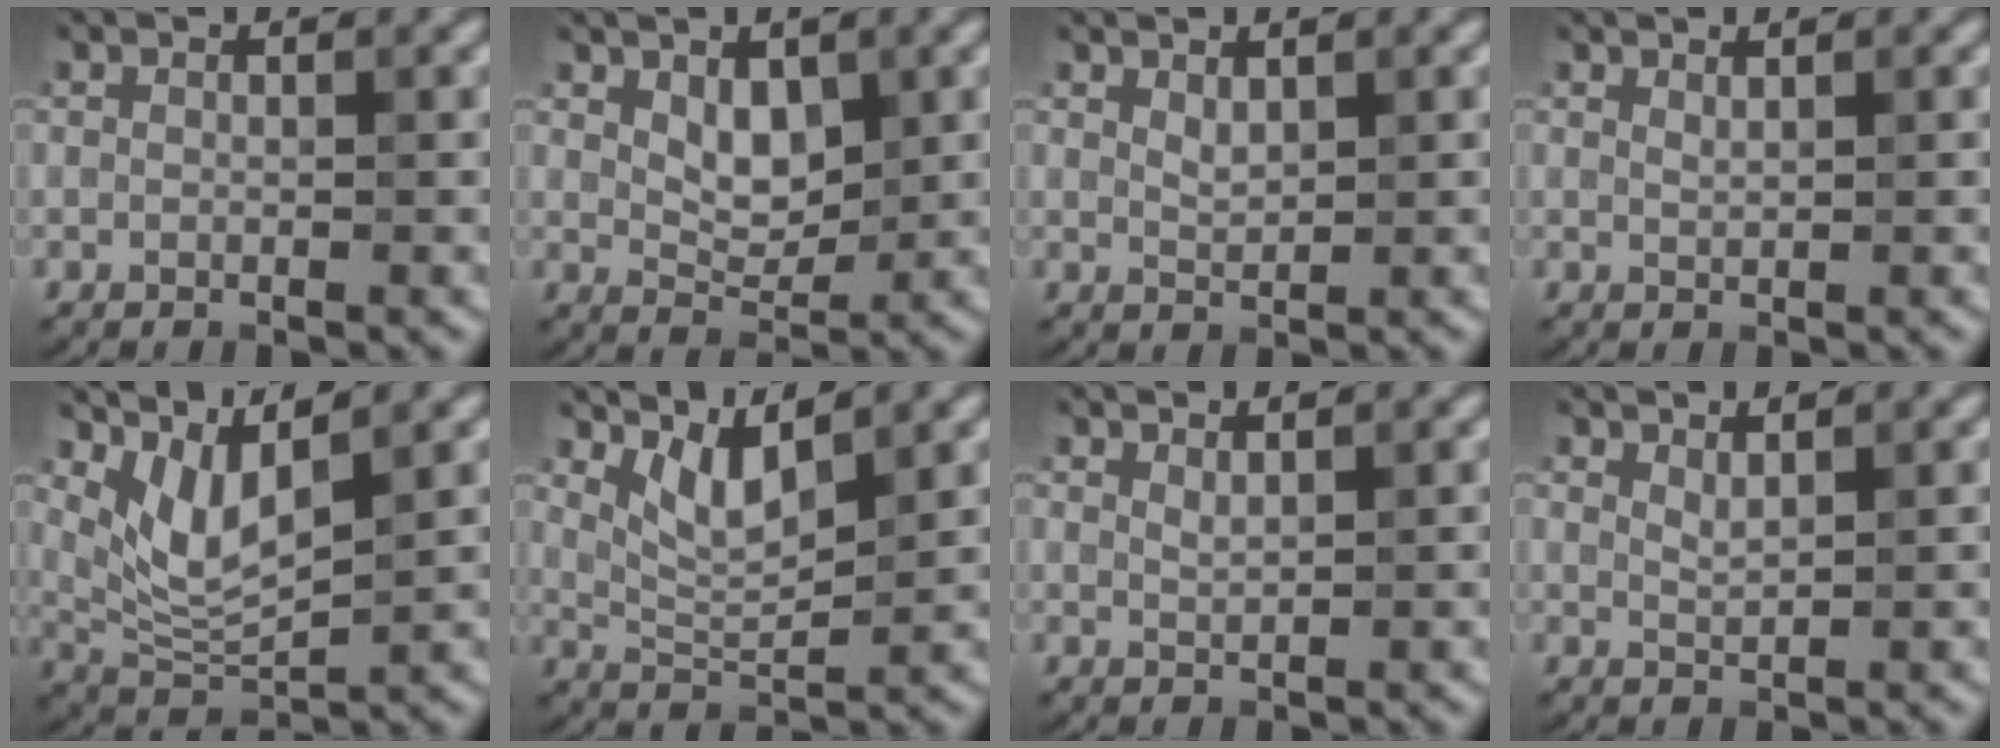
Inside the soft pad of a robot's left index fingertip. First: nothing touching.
{"total": 2.8, "force": [0.8, 1.8, 2.1], "torque": [-0.039, -0.007, 0.019]}
{"total": 1.2, "force": [0.9, 0.4, 0.7], "torque": [-0.017, -0.001, 0.021]}
{"total": 0.7, "force": [0.7, 0.1, 0.3], "torque": [-0.002, -0.001, 0.015]}
{"total": 4.4, "force": [2.4, 1.5, 3.3], "torque": [-0.078, -0.015, 0.056]}
{"total": 3.4, "force": [2.1, 1.0, 2.5], "torque": [-0.054, -0.012, 0.047]}
{"total": 0.9, "force": [0.8, 0.1, 0.4], "torque": [-0.009, -0.001, 0.017]}
{"total": 1.1, "force": [1.0, 0.2, 0.5], "torque": [-0.013, -0.002, 0.020]}